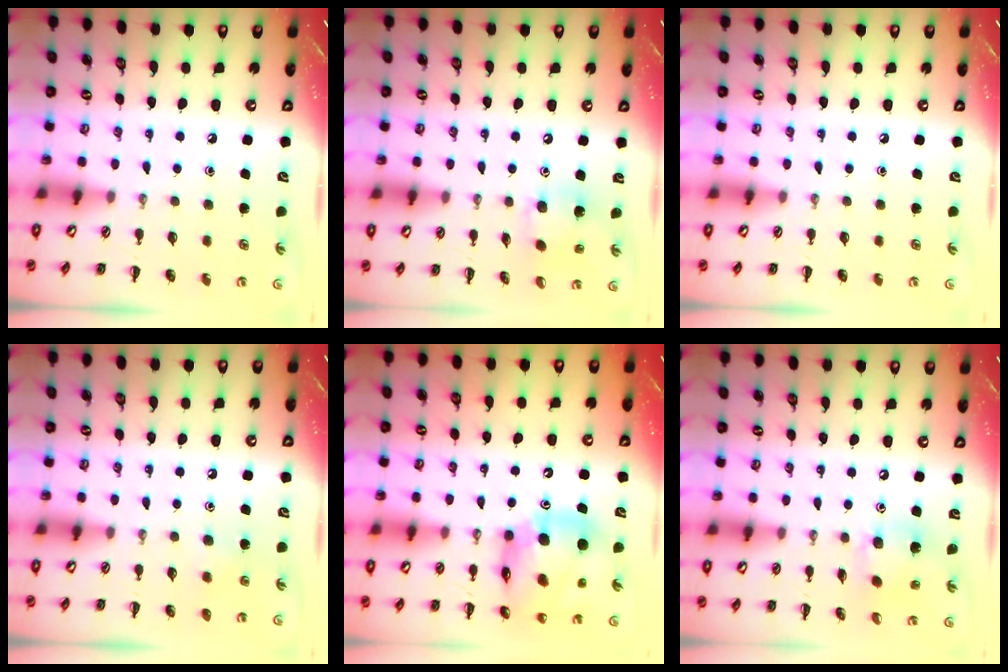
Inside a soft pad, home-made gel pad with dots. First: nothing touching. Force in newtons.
{"total": 6.1, "press": 6.0, "slide": 1.3}
{"total": 0.0}
{"total": 2.8, "press": 2.5, "slide": 1.3}
{"total": 14.0, "press": 13.3, "slide": 4.1}
{"total": 6.7, "press": 6.6, "slide": 1.4}